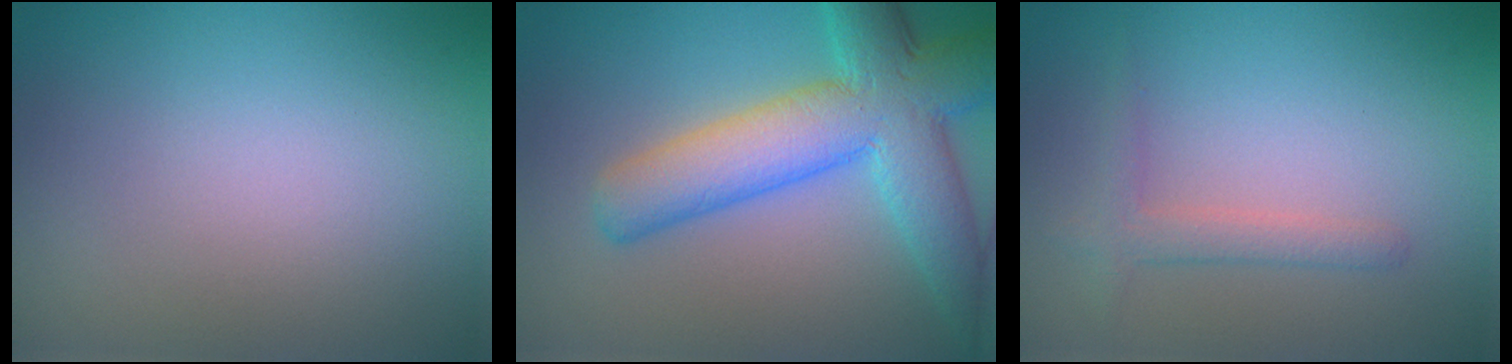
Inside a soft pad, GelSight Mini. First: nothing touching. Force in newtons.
{"total": 7.0, "press": 7.0, "slide": 0.6}
{"total": 1.8, "press": 1.8, "slide": 0.2}